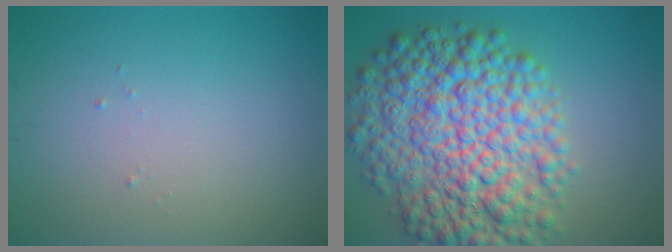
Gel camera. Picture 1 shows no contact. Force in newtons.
{"total": 11.5, "press": 11.5, "slide": 0.2}